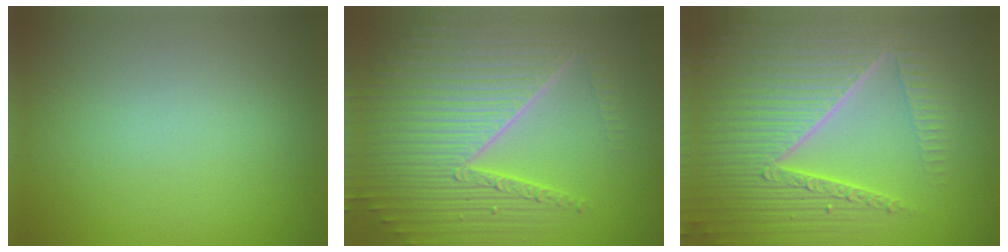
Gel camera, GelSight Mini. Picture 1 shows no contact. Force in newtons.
{"total": 10.0, "press": 6.3, "slide": 7.8}
{"total": 10.3, "press": 6.7, "slide": 7.8}